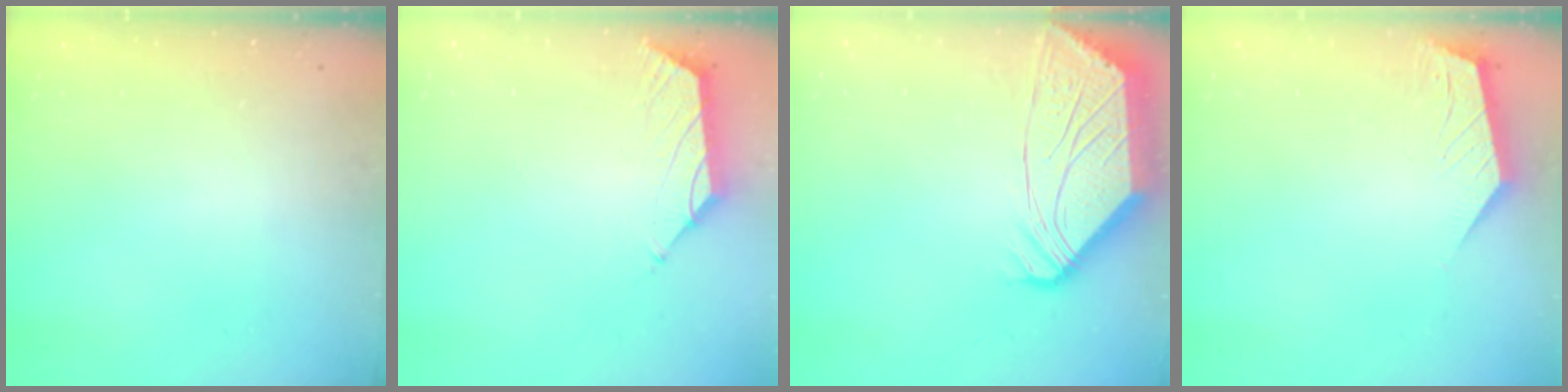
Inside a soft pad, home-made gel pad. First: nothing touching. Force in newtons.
{"total": 1.6, "press": 1.4, "slide": 0.6}
{"total": 8.5, "press": 8.4, "slide": 0.8}
{"total": 2.1, "press": 2.0, "slide": 0.4}